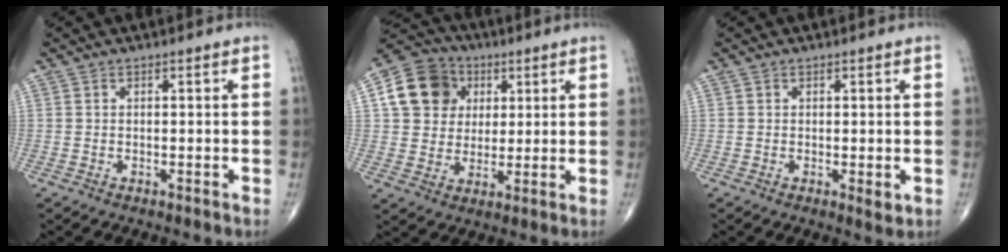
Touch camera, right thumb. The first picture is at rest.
{"total": 12.8, "force": [3.6, 11.0, 5.5], "torque": [-0.078, 0.001, 0.057]}
{"total": 1.5, "force": [-0.1, 0.6, 1.4], "torque": [-0.018, -0.007, -0.002]}